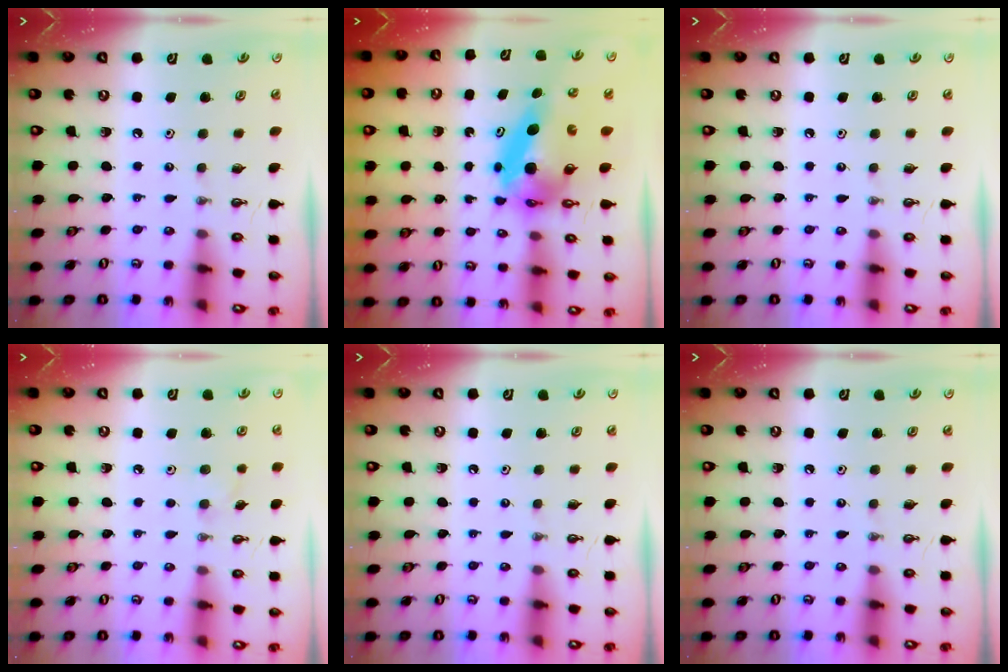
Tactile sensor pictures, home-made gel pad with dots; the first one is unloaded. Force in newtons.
{"total": 7.6, "press": 7.6, "slide": 0.6}
{"total": 0.0}
{"total": 5.4, "press": 4.8, "slide": 2.4}
{"total": 0.0}
{"total": 0.0}